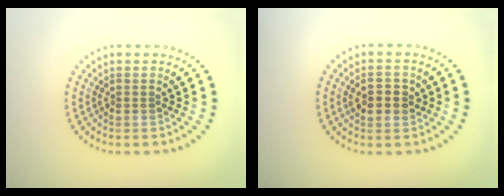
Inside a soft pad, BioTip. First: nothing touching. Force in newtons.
{"total": 2.5, "press": 2.5, "slide": 0.2}